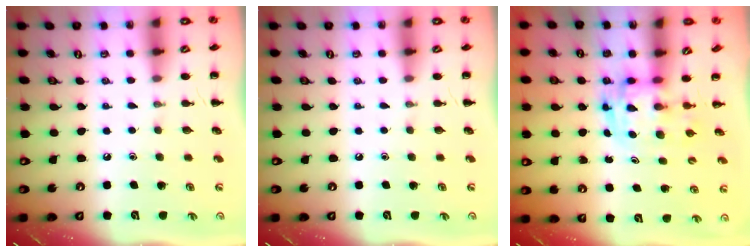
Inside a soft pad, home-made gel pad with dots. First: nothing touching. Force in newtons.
{"total": 0.0}
{"total": 3.0, "press": 2.9, "slide": 0.5}